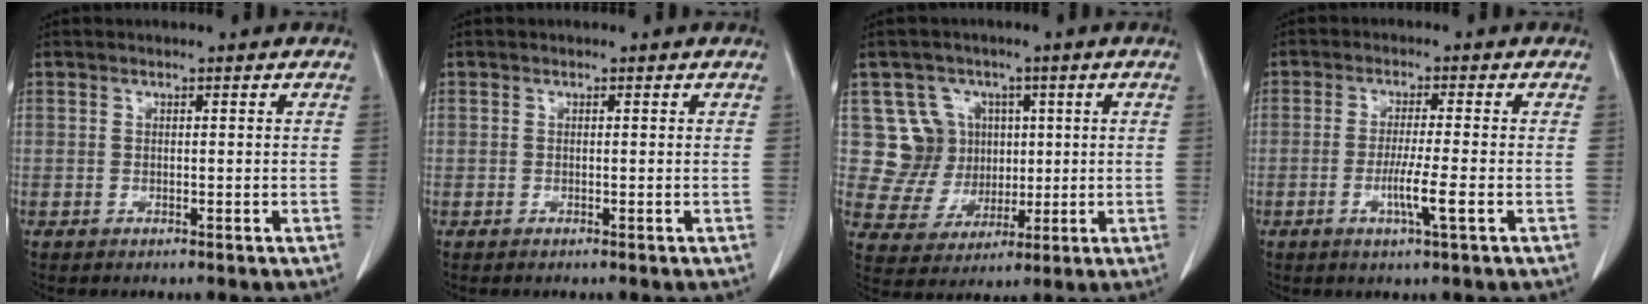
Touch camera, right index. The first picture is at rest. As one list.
[{"total": 0.0}, {"total": 8.8, "force": [2.5, 8.4, 1.0], "torque": [-0.013, 0.030, 0.056]}, {"total": 5.0, "force": [-1.5, -0.4, 4.7], "torque": [-0.082, -0.008, -0.026]}]